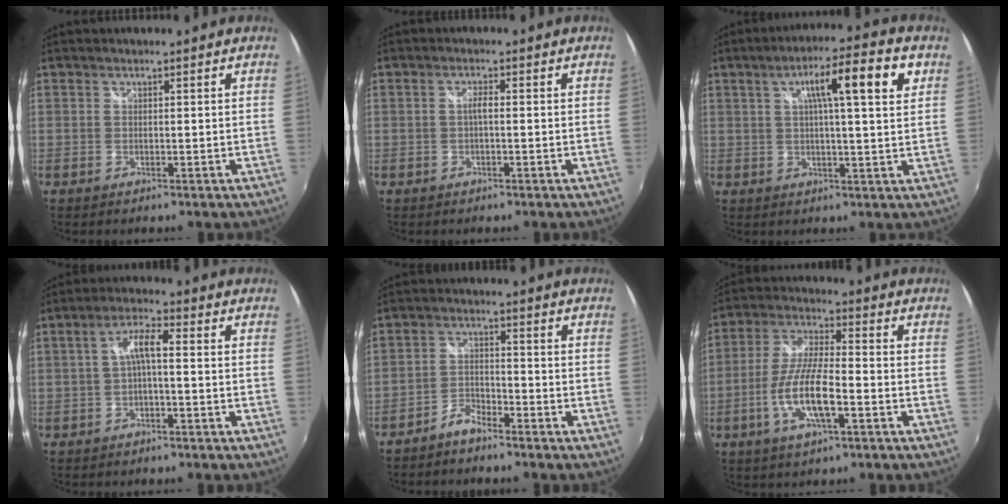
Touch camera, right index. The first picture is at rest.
{"total": 1.4, "force": [-0.3, 0.2, 1.3], "torque": [-0.025, 0.004, -0.008]}
{"total": 11.8, "force": [4.5, 1.5, 10.8], "torque": [-0.169, 0.028, 0.066]}
{"total": 4.5, "force": [-0.7, 0.9, 4.3], "torque": [-0.087, 0.012, -0.012]}
{"total": 4.1, "force": [-3.6, 1.3, 1.5], "torque": [-0.043, 0.007, -0.070]}
{"total": 11.2, "force": [-4.0, 2.6, 10.1], "torque": [-0.212, -0.003, -0.074]}